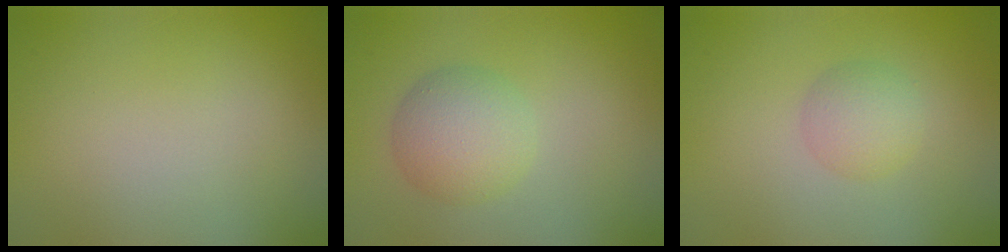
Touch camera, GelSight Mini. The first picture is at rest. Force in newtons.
{"total": 4.0, "press": 4.0, "slide": 0.1}
{"total": 2.3, "press": 2.3, "slide": 0.1}